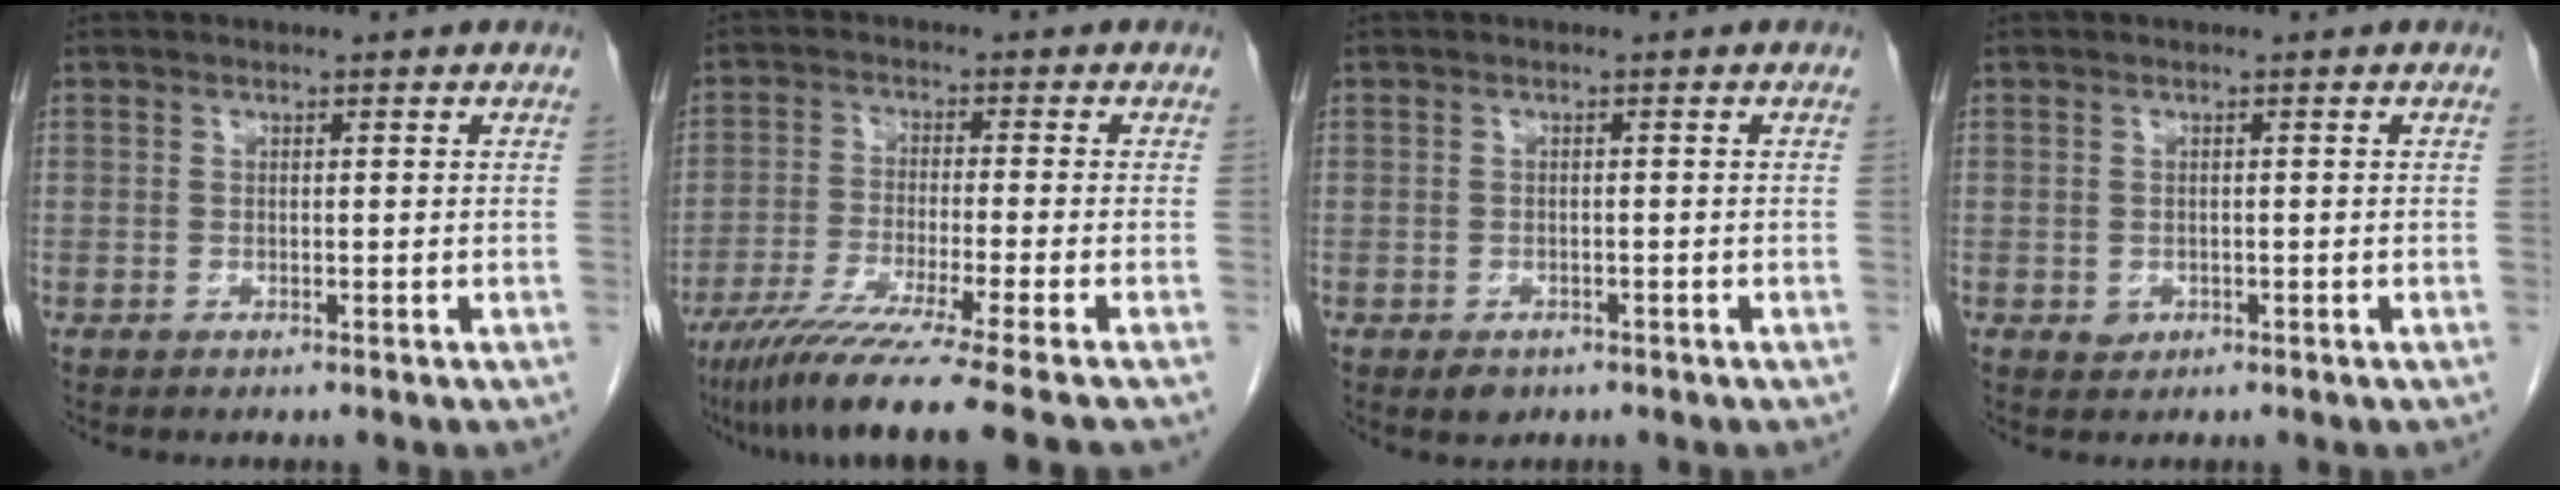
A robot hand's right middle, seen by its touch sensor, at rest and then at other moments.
{"total": 14.2, "force": [-11.4, -2.6, 8.2], "torque": [-0.123, -0.056, -0.180]}
{"total": 1.7, "force": [-1.0, 1.2, 0.7], "torque": [-0.011, 0.001, -0.006]}
{"total": 1.1, "force": [-0.3, 1.0, 0.4], "torque": [-0.007, 0.002, 0.000]}